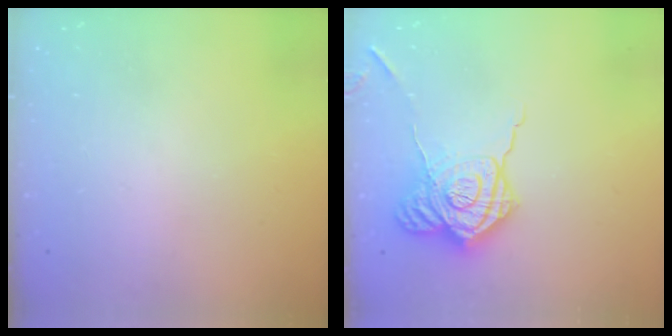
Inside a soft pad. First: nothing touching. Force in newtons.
{"total": 18.6, "press": 18.6, "slide": 1.4}